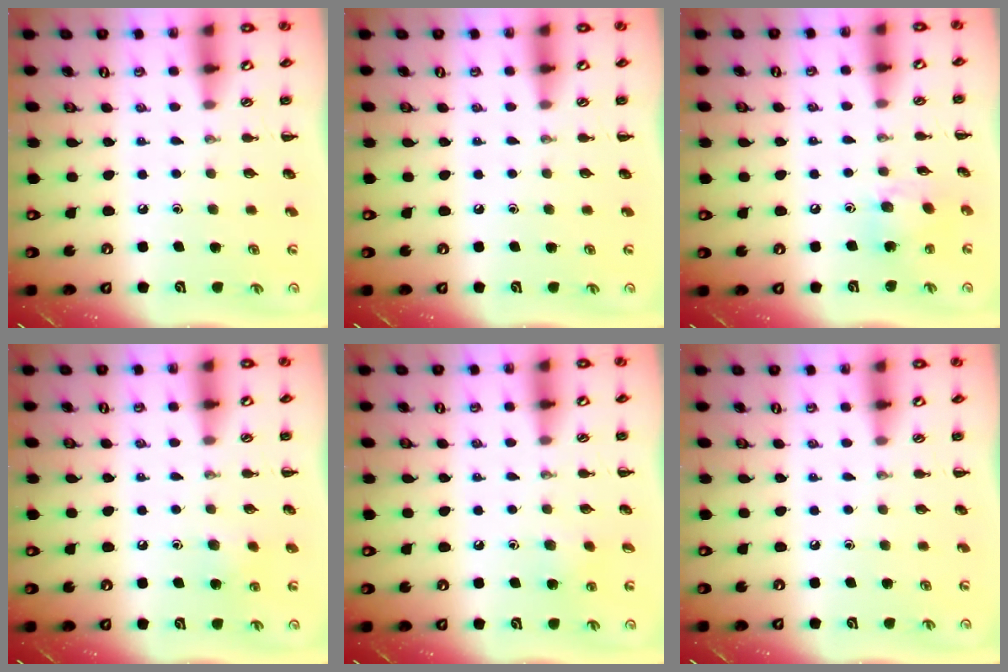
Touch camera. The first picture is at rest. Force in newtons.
{"total": 0.0}
{"total": 8.6, "press": 8.6, "slide": 1.1}
{"total": 6.1, "press": 5.9, "slide": 1.7}
{"total": 5.7, "press": 5.5, "slide": 1.8}
{"total": 0.0}